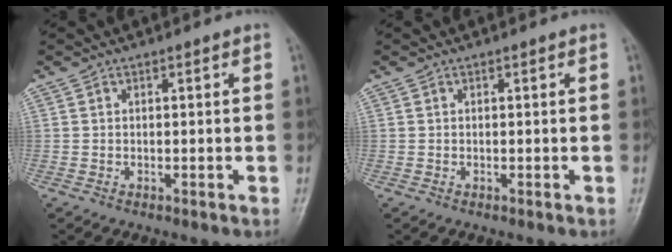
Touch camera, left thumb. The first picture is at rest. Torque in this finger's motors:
{"motor_torque": [0.00, 0.00, -0.04, -0.04, 0.00]}